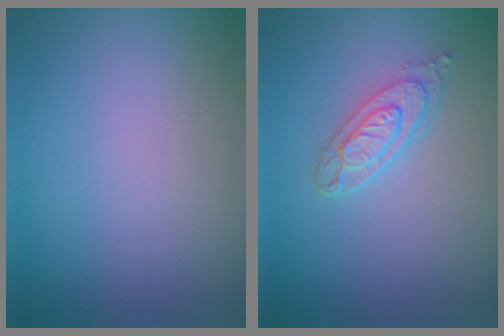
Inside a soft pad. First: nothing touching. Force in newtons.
{"total": 3.2, "press": 2.6, "slide": 1.9}